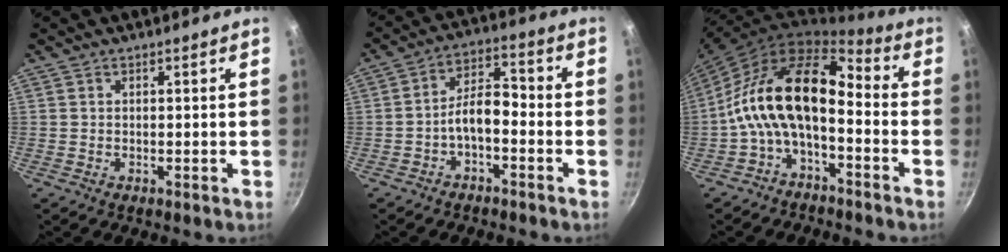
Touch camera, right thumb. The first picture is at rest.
{"total": 6.6, "force": [-2.9, 3.1, 5.1], "torque": [-0.082, 0.048, -0.053]}
{"total": 15.4, "force": [-3.7, 8.1, 12.5], "torque": [-0.219, 0.066, -0.088]}